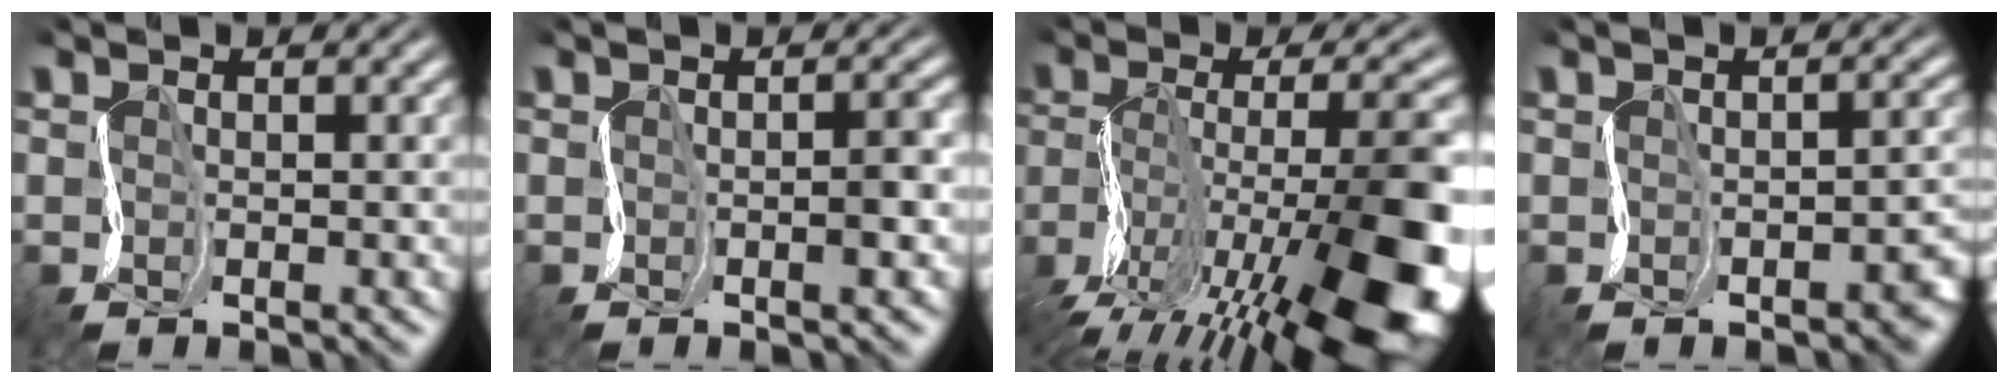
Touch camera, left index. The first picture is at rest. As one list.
[{"total": 2.4, "force": [-0.1, 0.6, 2.3], "torque": [-0.025, 0.009, -0.004]}, {"total": 16.3, "force": [-6.8, 6.6, 13.3], "torque": [-0.210, 0.027, -0.109]}, {"total": 3.9, "force": [-1.9, 1.3, 3.1], "torque": [-0.027, 0.002, -0.023]}]